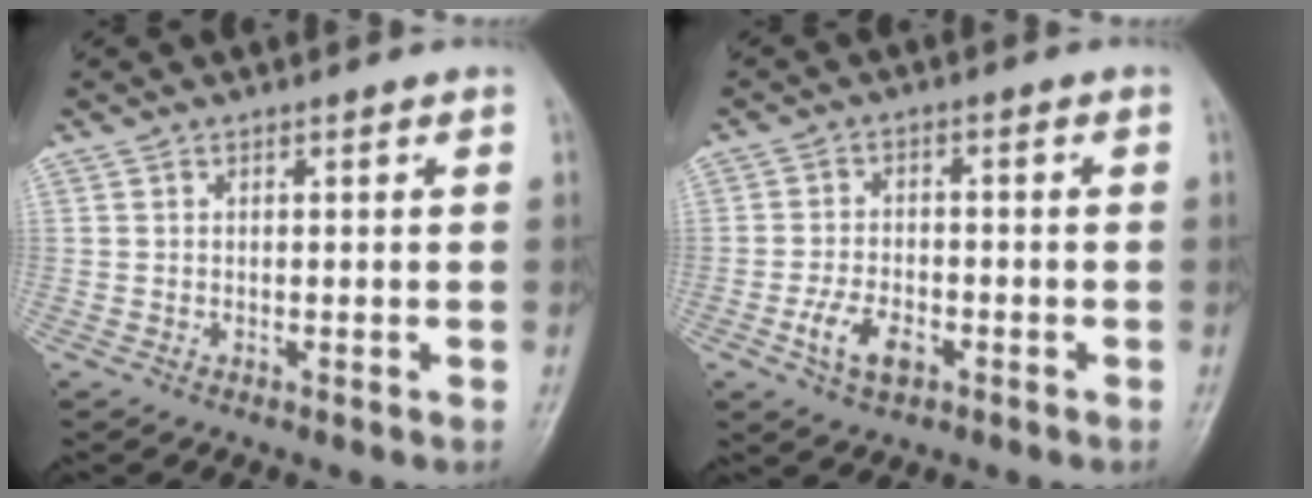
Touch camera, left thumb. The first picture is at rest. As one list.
[{"total": 6.4, "force": [-2.9, 3.6, 4.4], "torque": [-0.080, 0.014, -0.053]}]